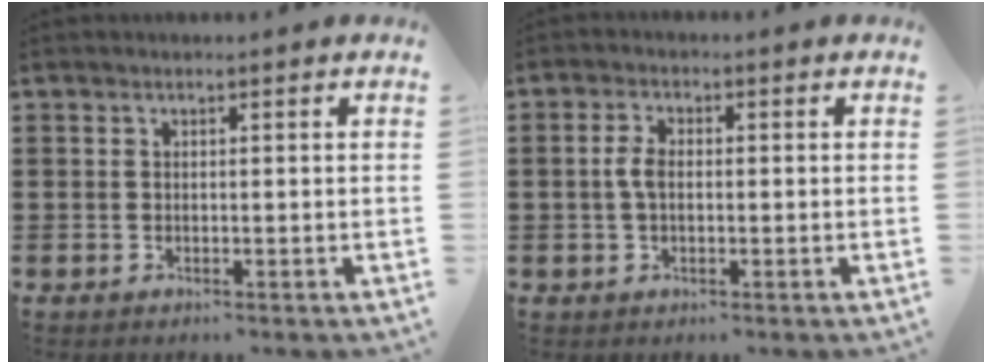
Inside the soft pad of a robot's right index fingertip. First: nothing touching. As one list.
[{"total": 3.0, "force": [-0.1, 1.5, 2.6], "torque": [-0.058, 0.002, -0.005]}]